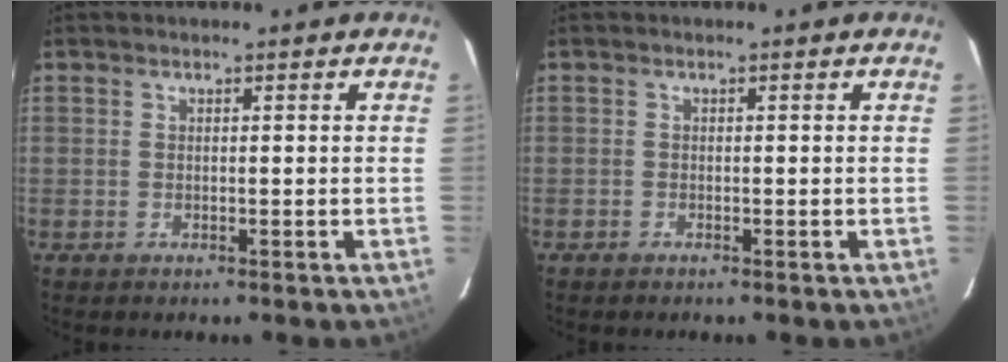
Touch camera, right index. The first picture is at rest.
{"total": 0.5, "force": [-0.5, 0.2, 0.0], "torque": [-0.002, 0.000, -0.009]}